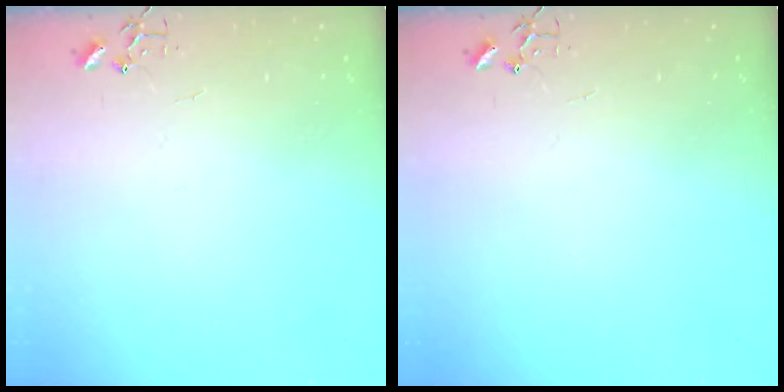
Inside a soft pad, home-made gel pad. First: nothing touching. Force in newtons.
{"total": 0.0}